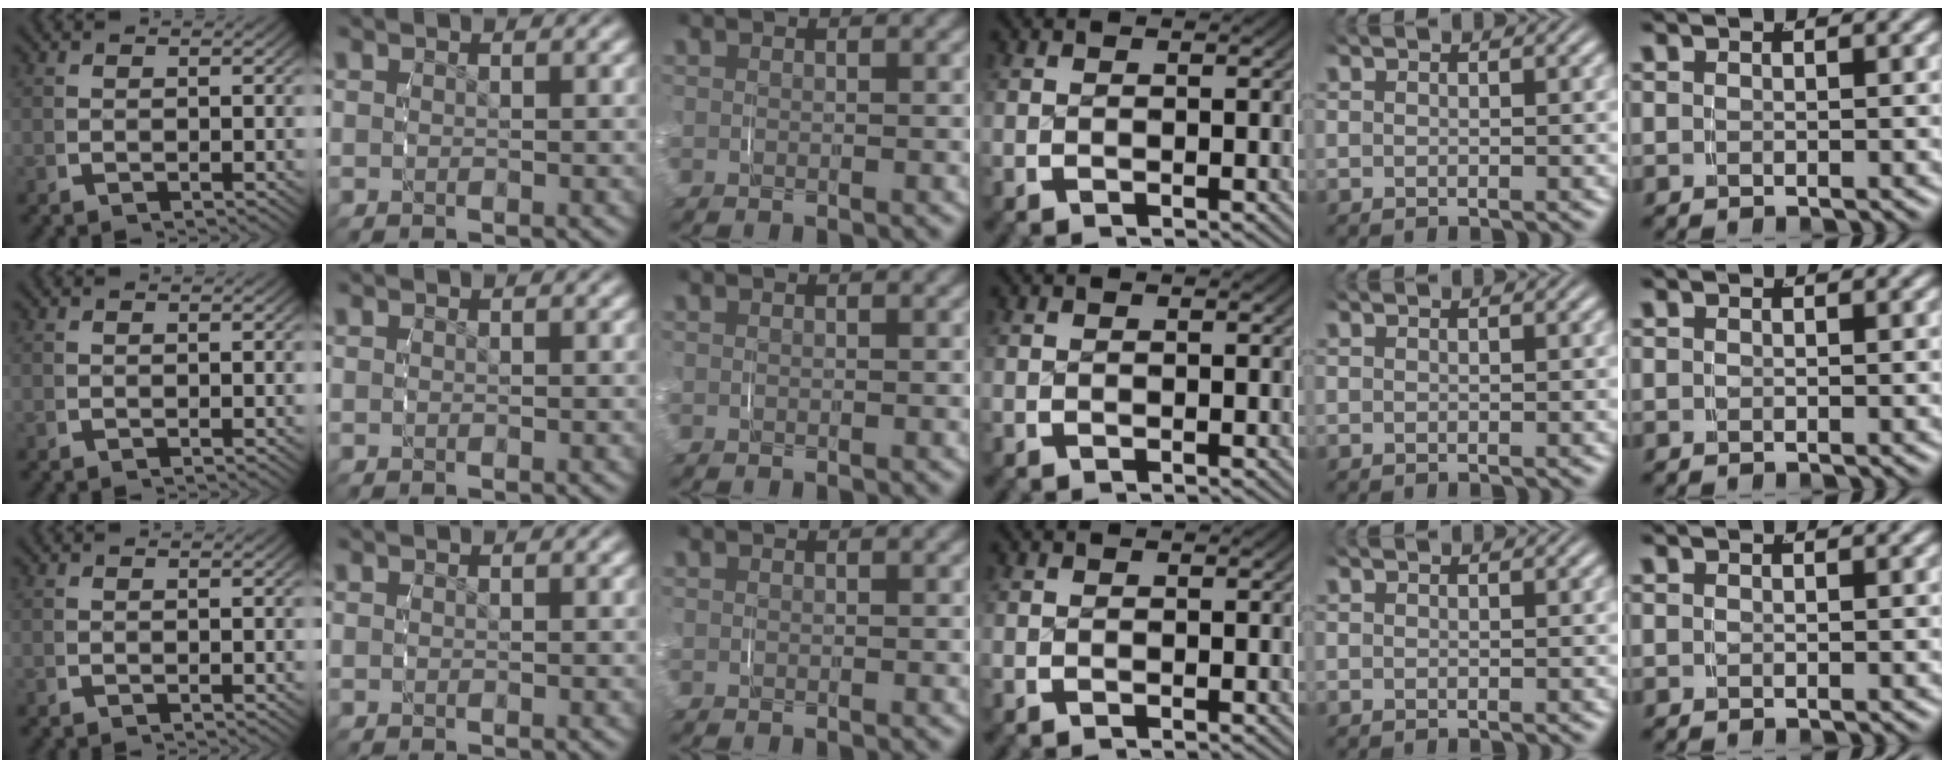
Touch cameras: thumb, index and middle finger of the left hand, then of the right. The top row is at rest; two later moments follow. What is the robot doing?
{"motion": "grasp_and_lifting", "object": "paper towel"}